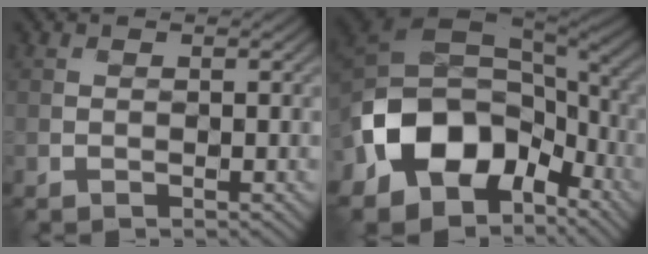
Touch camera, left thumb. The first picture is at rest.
{"total": 15.5, "force": [-5.4, 10.9, 9.7], "torque": [-0.209, -0.025, -0.102]}